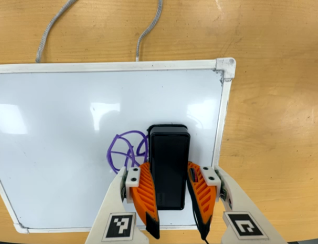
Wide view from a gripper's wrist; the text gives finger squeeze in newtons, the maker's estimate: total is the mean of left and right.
{"total": 14.2, "left": 15.1, "right": 13.4}